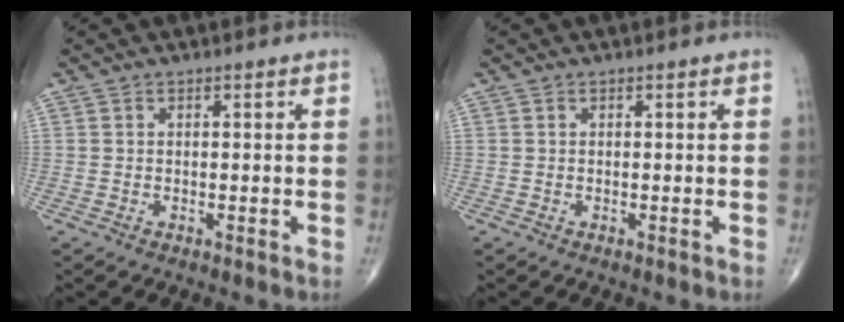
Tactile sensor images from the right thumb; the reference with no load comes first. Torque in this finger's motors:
{"motor_torque": [0.00, 0.00, 0.00, 0.00, 0.00]}